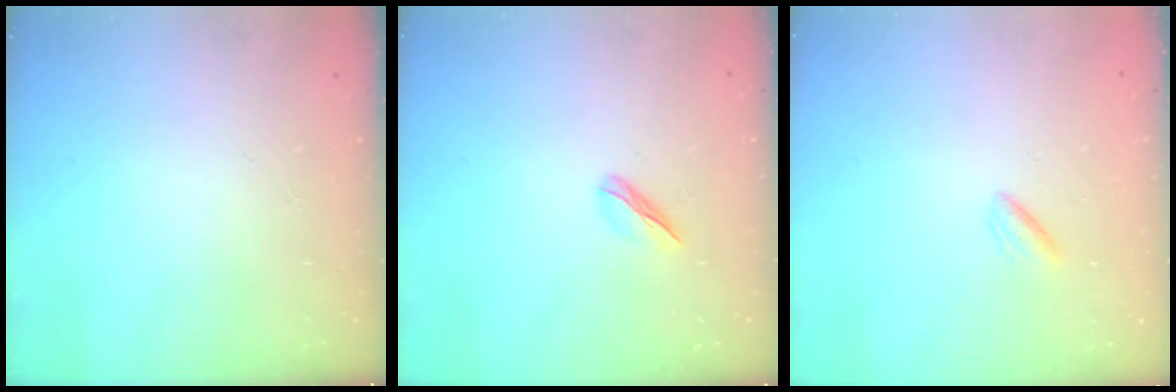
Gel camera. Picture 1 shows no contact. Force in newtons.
{"total": 3.2, "press": 3.1, "slide": 0.8}
{"total": 0.8, "press": 0.4, "slide": 0.7}